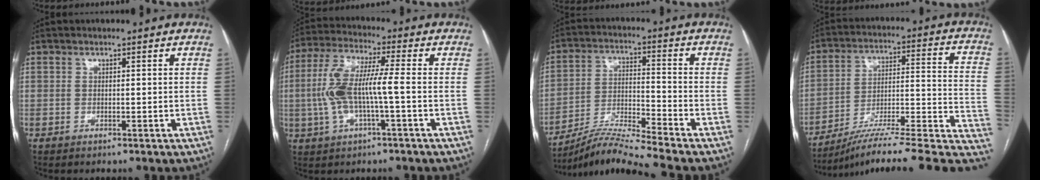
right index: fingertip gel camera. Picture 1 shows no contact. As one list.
[{"total": 10.0, "force": [-1.2, 1.6, 9.8], "torque": [-0.212, 0.021, -0.025]}, {"total": 10.4, "force": [-9.5, -2.5, 3.3], "torque": [-0.066, -0.004, -0.176]}, {"total": 21.1, "force": [-15.6, 1.5, 14.2], "torque": [-0.126, 0.052, -0.231]}]